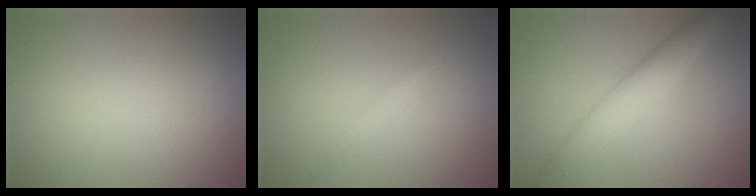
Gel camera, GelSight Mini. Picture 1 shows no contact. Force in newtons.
{"total": 0.7, "press": 0.7, "slide": 0.1}
{"total": 4.4, "press": 4.4, "slide": 0.3}